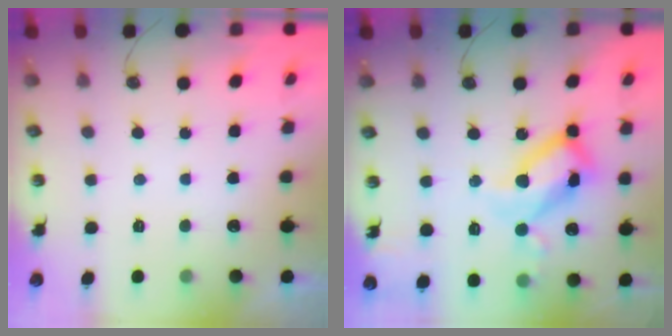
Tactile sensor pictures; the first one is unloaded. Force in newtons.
{"total": 20.9, "press": 20.8, "slide": 2.2}